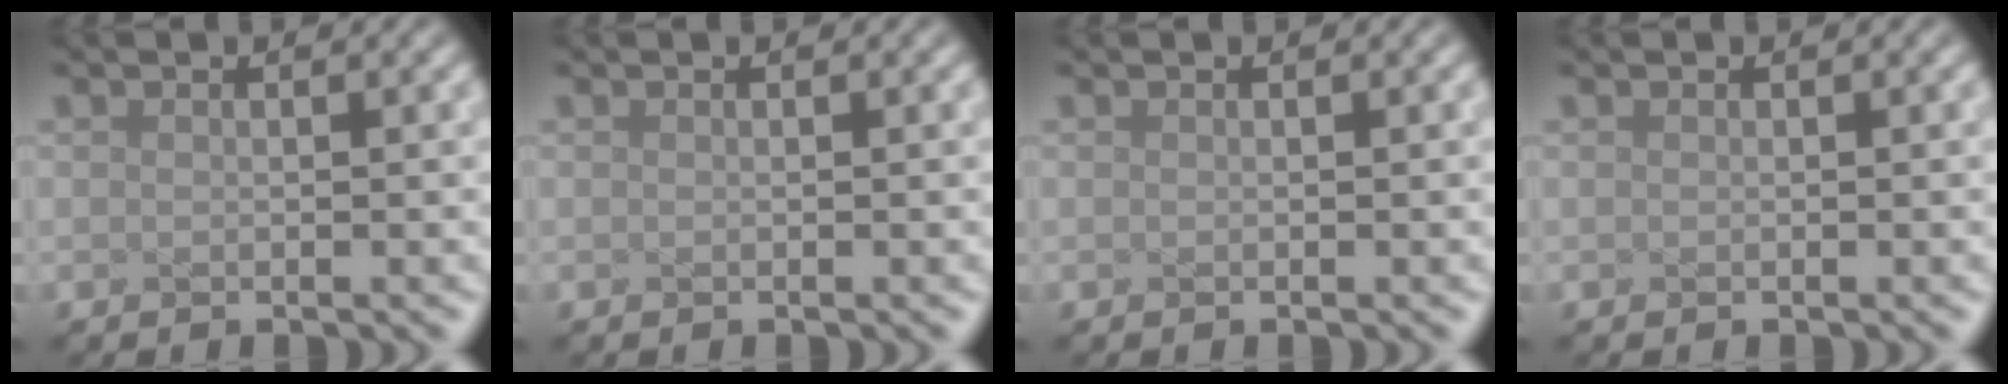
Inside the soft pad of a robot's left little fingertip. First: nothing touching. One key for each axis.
{"total": 0.0}
{"total": 0.0}
{"total": 0.0}